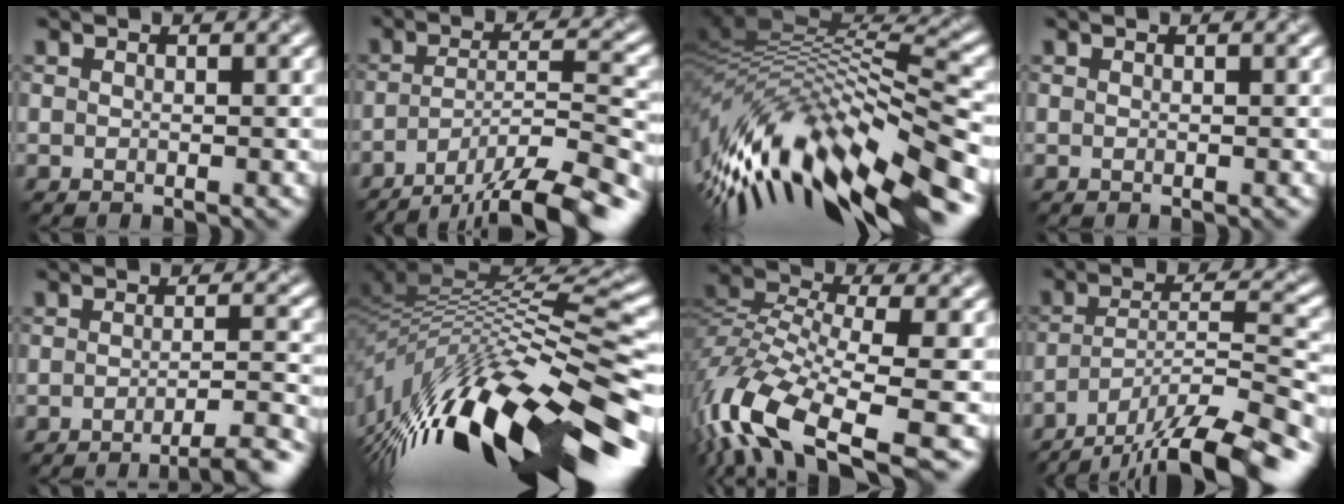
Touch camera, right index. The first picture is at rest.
{"total": 11.3, "force": [-8.5, 2.5, 7.0], "torque": [-0.107, 0.008, -0.133]}
{"total": 14.4, "force": [-6.2, 4.7, 12.1], "torque": [-0.242, 0.017, -0.105]}
{"total": 0.0}
{"total": 5.1, "force": [-3.5, 1.0, 3.6], "torque": [-0.043, 0.007, -0.049]}
{"total": 16.4, "force": [-5.2, 5.1, 14.7], "torque": [-0.274, -0.006, -0.085]}
{"total": 10.9, "force": [-5.4, 4.7, 8.2], "torque": [-0.179, -0.005, -0.106]}
{"total": 13.1, "force": [-10.3, 3.2, 7.5], "torque": [-0.123, 0.004, -0.165]}